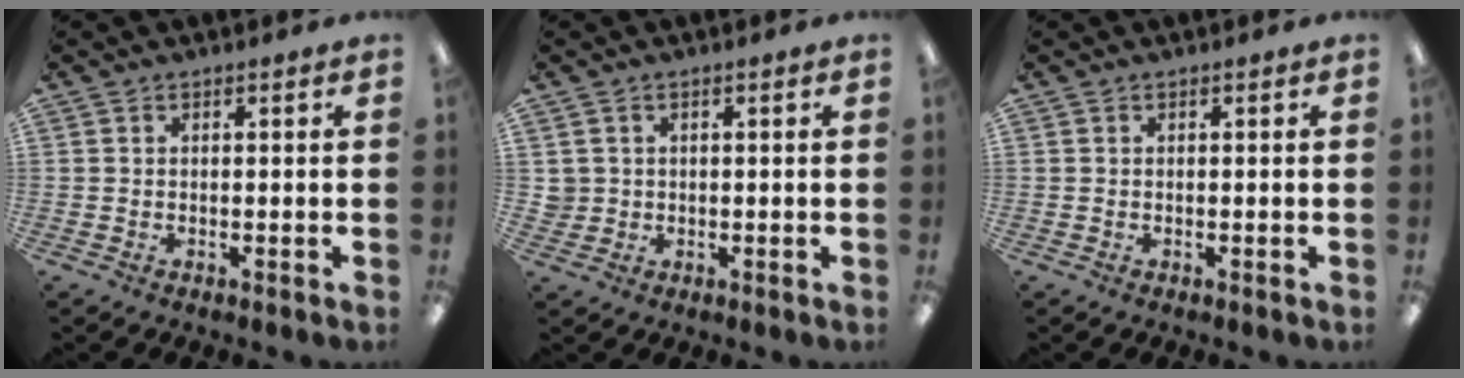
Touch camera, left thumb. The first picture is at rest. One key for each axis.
{"total": 2.4, "fx": 0.4, "fy": 2.3, "fz": 0.0, "tx": -0.007, "ty": 0.002, "tz": 0.007}
{"total": 0.0}